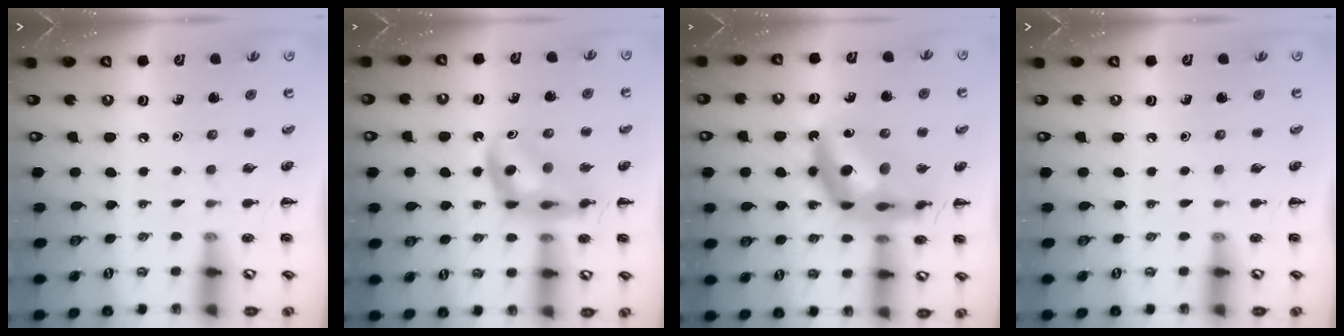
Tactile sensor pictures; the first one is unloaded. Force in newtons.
{"total": 11.2, "press": 10.7, "slide": 3.1}
{"total": 16.3, "press": 15.7, "slide": 4.5}
{"total": 0.0}